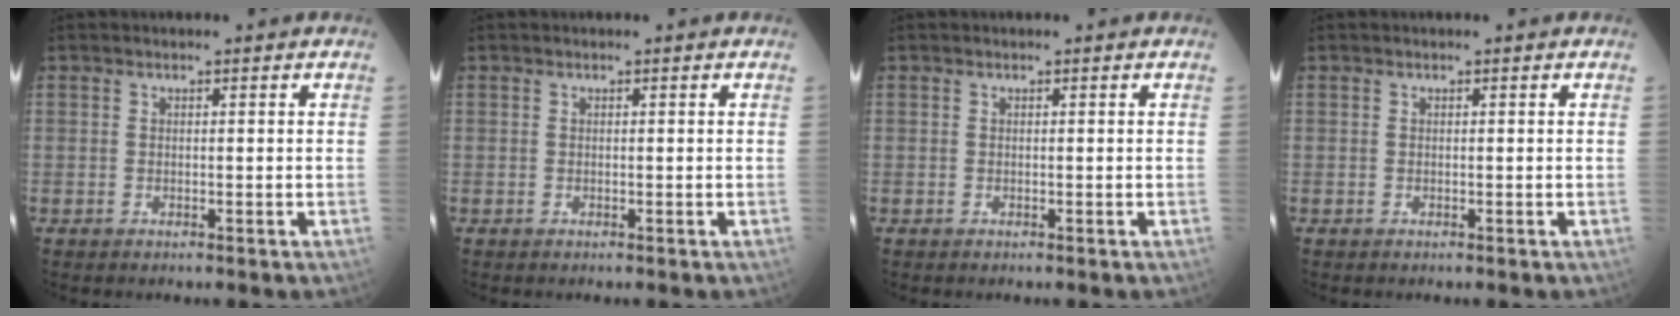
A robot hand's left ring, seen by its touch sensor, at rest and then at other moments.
{"total": 0.0}
{"total": 0.0}
{"total": 0.0}